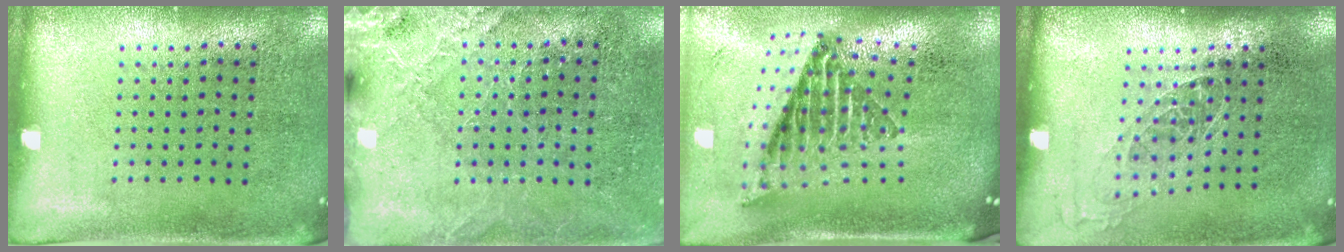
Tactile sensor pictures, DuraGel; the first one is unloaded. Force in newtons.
{"total": 2.6, "press": 2.6, "slide": 0.5}
{"total": 2.6, "press": 1.6, "slide": 2.0}
{"total": 1.0, "press": 0.9, "slide": 0.5}